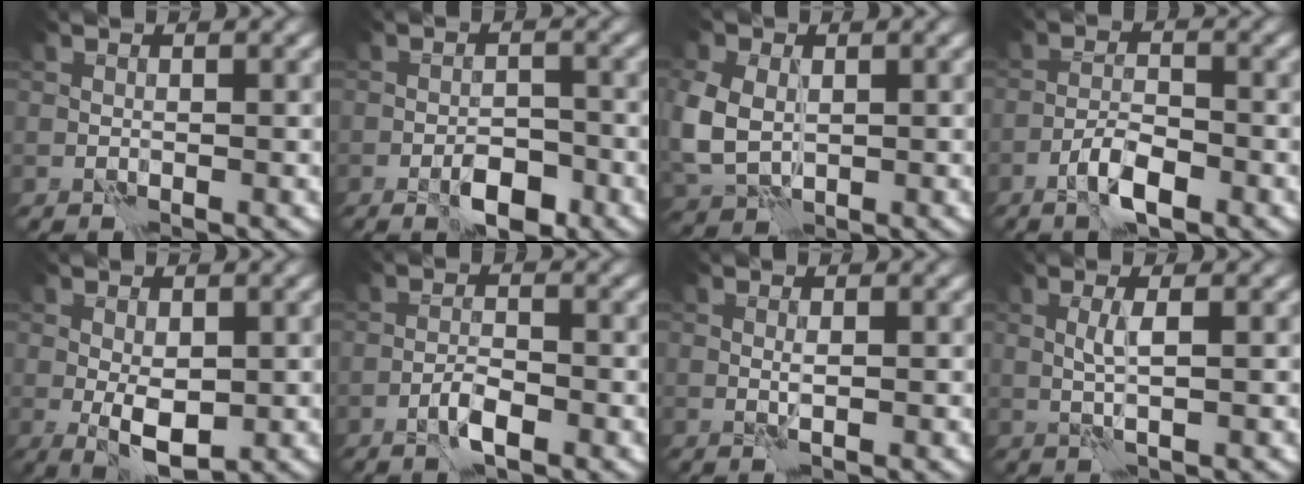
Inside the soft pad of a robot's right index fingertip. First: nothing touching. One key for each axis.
{"total": 3.2, "fx": -1.9, "fy": 1.3, "fz": 2.2, "tx": -0.028, "ty": 0.003, "tz": -0.030}
{"total": 6.2, "fx": 0.2, "fy": 4.8, "fz": 3.9, "tx": -0.113, "ty": -0.005, "tz": 0.014}
{"total": 3.0, "fx": -1.8, "fy": 0.8, "fz": 2.3, "tx": -0.045, "ty": 0.007, "tz": -0.037}
{"total": 4.0, "fx": -0.4, "fy": 1.9, "fz": 3.5, "tx": -0.060, "ty": -0.008, "tz": 0.000}
{"total": 1.8, "fx": -1.0, "fy": 0.2, "fz": 1.5, "tx": -0.030, "ty": 0.005, "tz": -0.021}
{"total": 0.7, "fx": 0.3, "fy": -0.2, "fz": 0.6, "tx": -0.014, "ty": -0.001, "tz": 0.005}
{"total": 1.5, "fx": 0.6, "fy": -0.2, "fz": 1.4, "tx": -0.032, "ty": 0.002, "tz": 0.013}